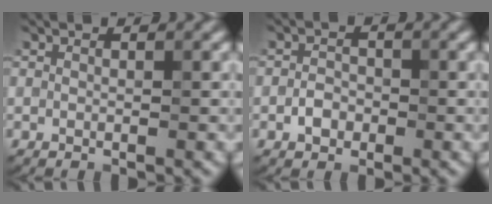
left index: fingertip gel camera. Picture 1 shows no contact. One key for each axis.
{"total": 1.6, "fx": -0.7, "fy": 1.2, "fz": 0.8, "tx": -0.009, "ty": 0.003, "tz": -0.015}